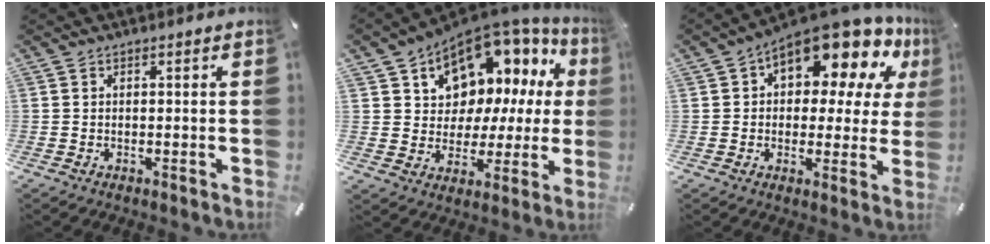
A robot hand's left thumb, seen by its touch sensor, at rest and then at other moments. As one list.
[{"total": 11.7, "force": [7.5, 8.1, 3.8], "torque": [-0.060, -0.079, 0.133]}, {"total": 15.4, "force": [9.9, 7.0, 9.5], "torque": [-0.134, -0.087, 0.165]}]